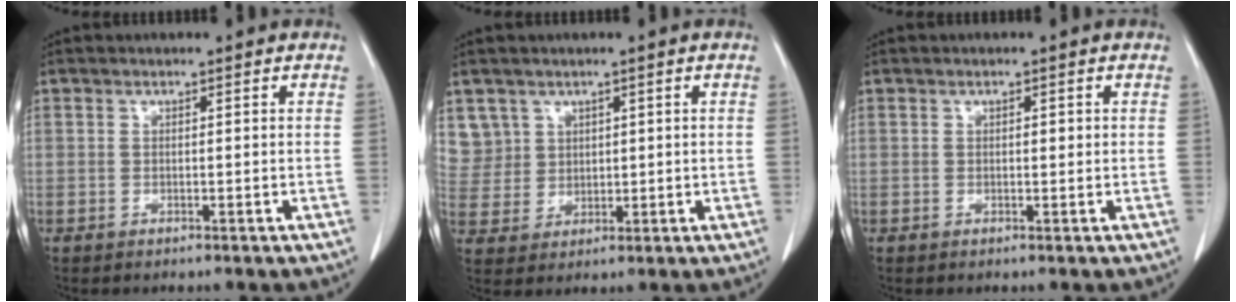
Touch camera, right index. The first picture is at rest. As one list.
[{"total": 5.9, "force": [3.2, 4.9, -0.3], "torque": [0.015, 0.006, 0.072]}, {"total": 0.8, "force": [0.2, 0.3, 0.7], "torque": [-0.011, 0.001, 0.002]}]